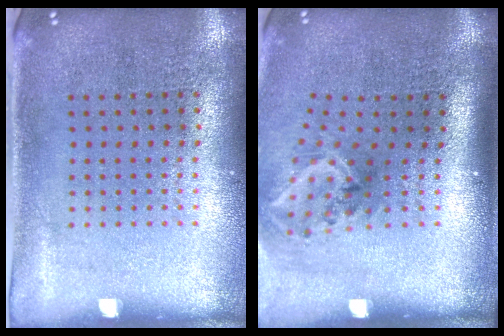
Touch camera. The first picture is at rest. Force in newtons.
{"total": 2.1, "press": 1.4, "slide": 1.5}